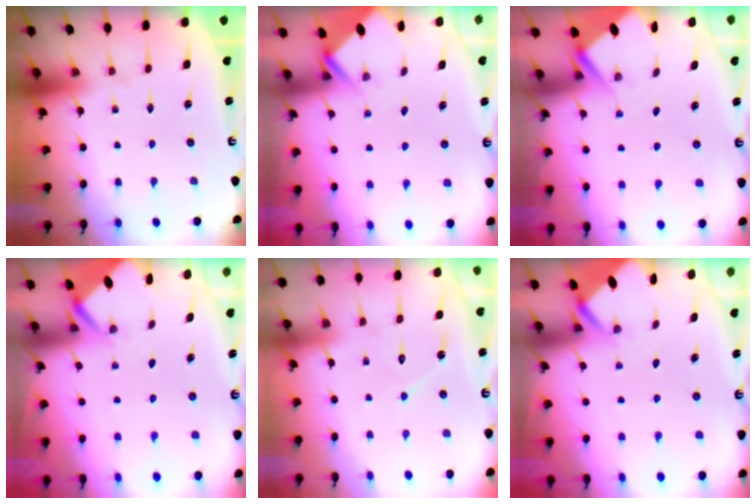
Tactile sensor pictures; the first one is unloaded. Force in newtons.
{"total": 2.7, "press": 2.7, "slide": 0.2}
{"total": 2.8, "press": 2.8, "slide": 0.4}
{"total": 2.7, "press": 2.7, "slide": 0.1}
{"total": 7.1, "press": 7.1, "slide": 0.6}
{"total": 2.7, "press": 2.7, "slide": 0.1}